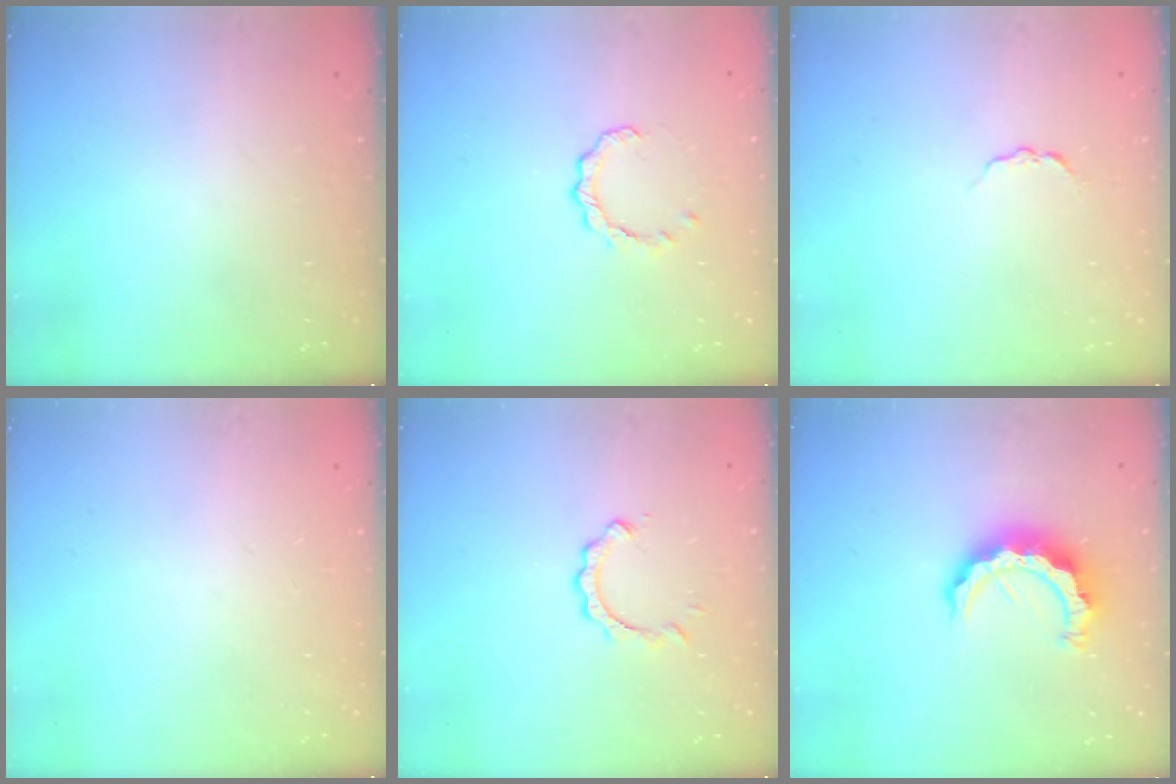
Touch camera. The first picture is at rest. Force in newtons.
{"total": 2.6, "press": 2.6, "slide": 0.2}
{"total": 3.1, "press": 3.1, "slide": 0.3}
{"total": 0.0}
{"total": 2.3, "press": 2.3, "slide": 0.2}
{"total": 11.0, "press": 10.9, "slide": 1.1}